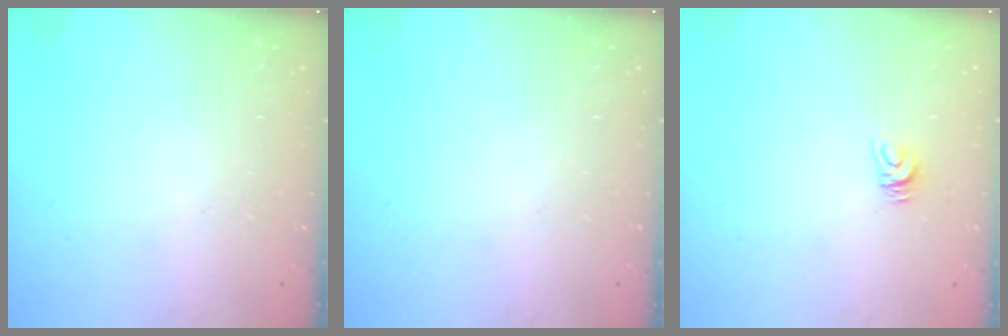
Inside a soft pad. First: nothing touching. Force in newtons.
{"total": 0.0}
{"total": 3.9, "press": 3.9, "slide": 0.2}